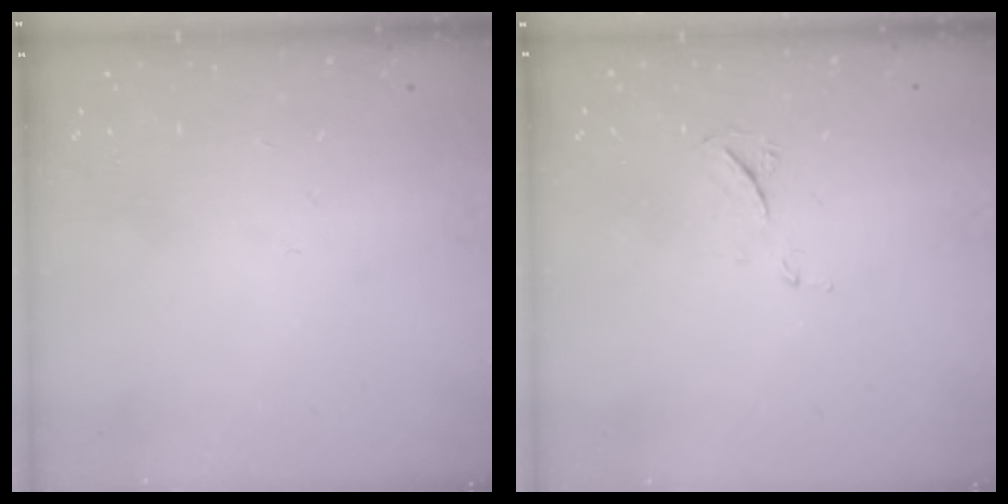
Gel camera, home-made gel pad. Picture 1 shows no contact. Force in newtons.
{"total": 6.0, "press": 6.0, "slide": 0.7}